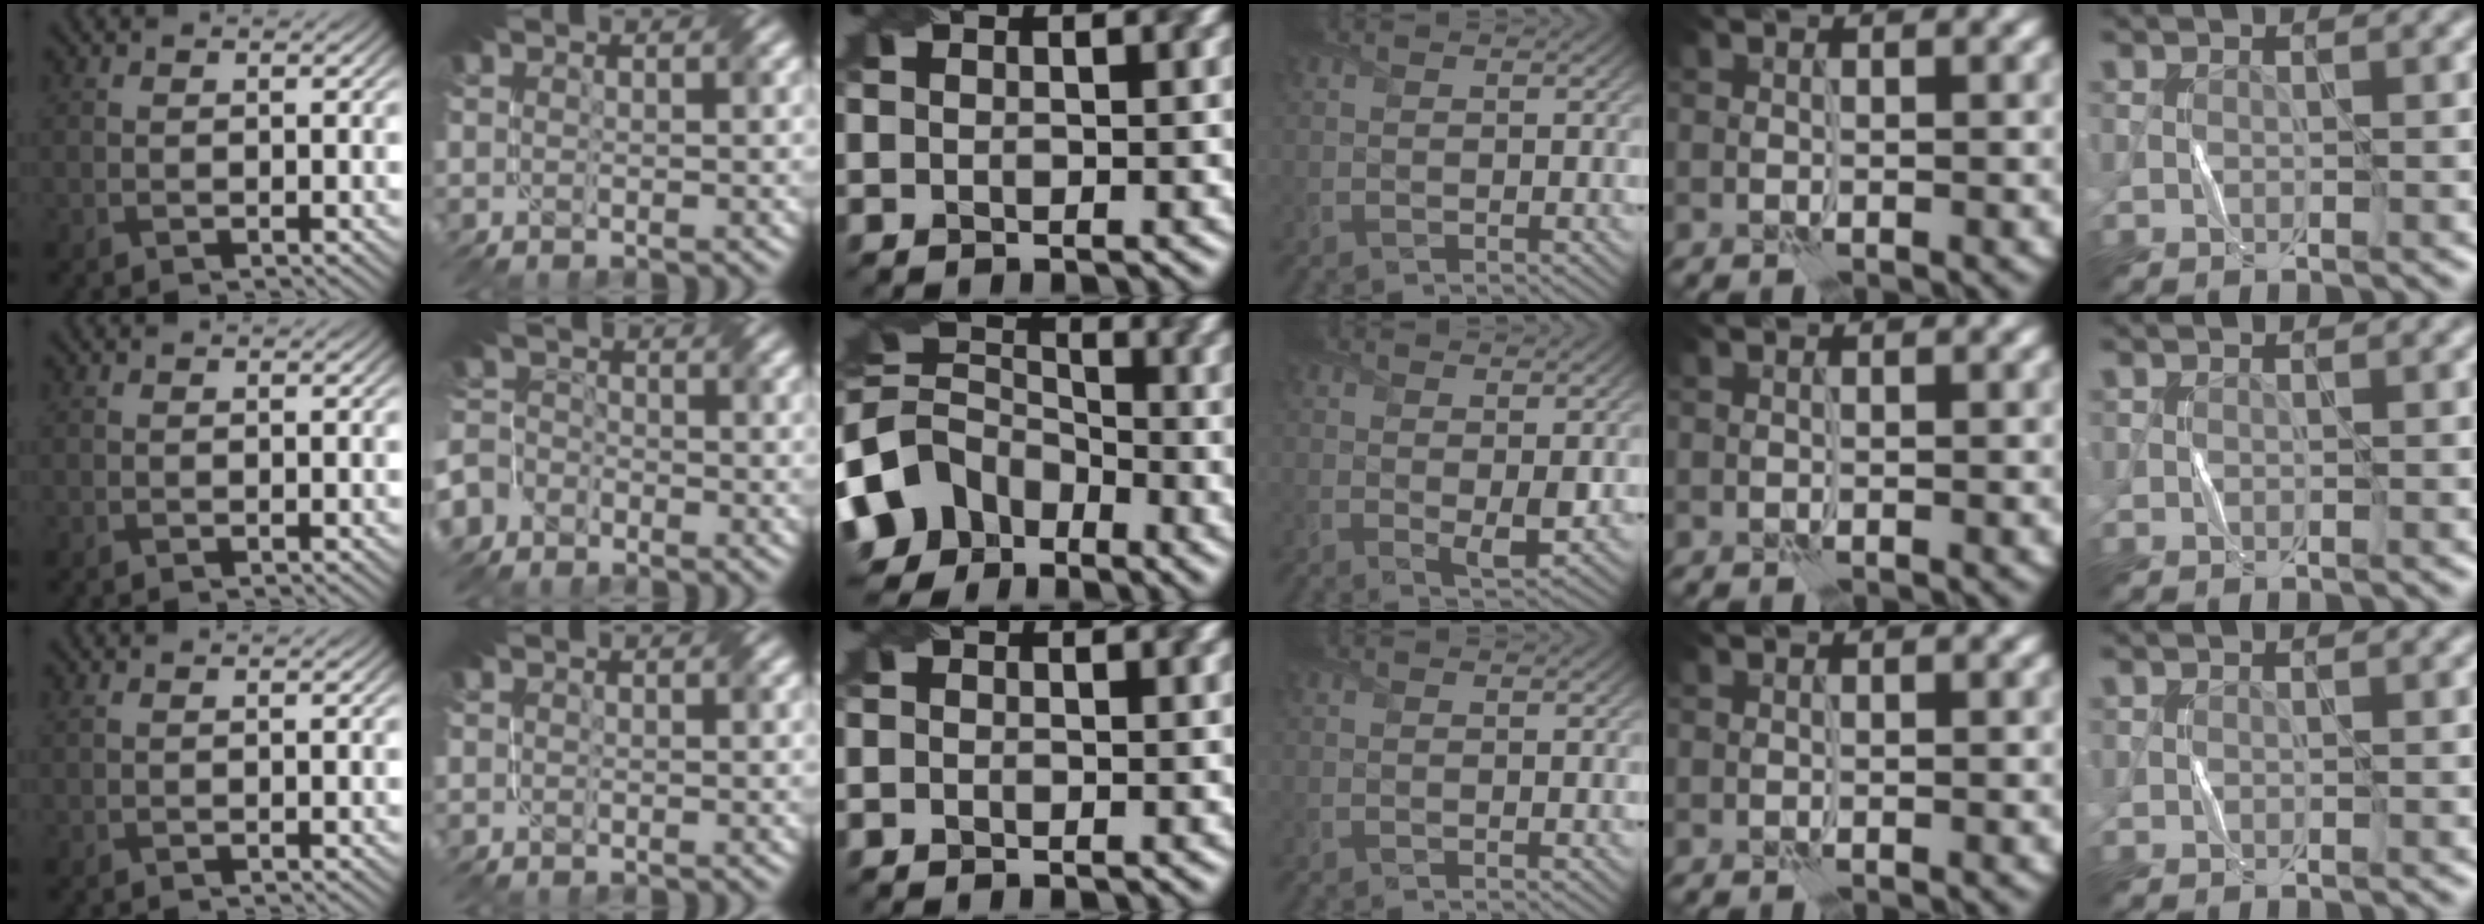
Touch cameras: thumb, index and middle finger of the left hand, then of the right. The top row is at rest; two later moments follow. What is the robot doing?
{"motion": "fold", "object": "paper"}